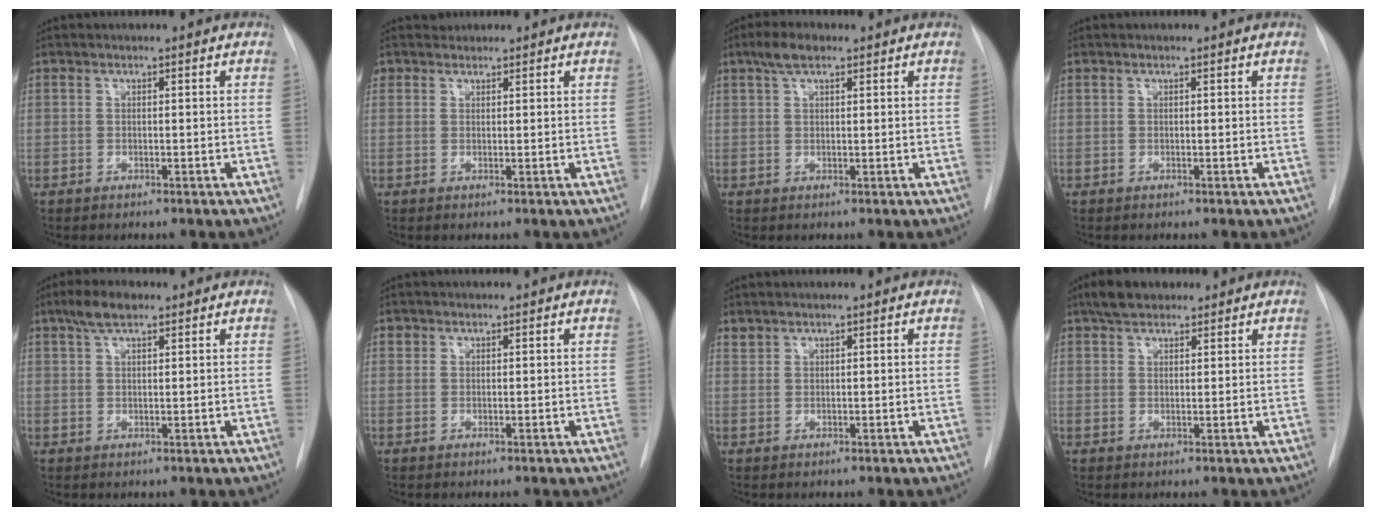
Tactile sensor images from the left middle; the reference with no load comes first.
{"total": 1.2, "force": [1.0, 0.6, -0.3], "torque": [0.007, 0.009, 0.015]}
{"total": 3.6, "force": [2.3, 1.3, 2.5], "torque": [-0.053, 0.013, 0.043]}
{"total": 0.0}
{"total": 4.1, "force": [2.8, 1.3, 2.7], "torque": [-0.058, 0.012, 0.052]}
{"total": 0.8, "force": [0.4, 0.7, 0.0], "torque": [0.008, 0.003, 0.004]}
{"total": 0.9, "force": [0.9, 0.3, -0.1], "torque": [0.001, 0.004, 0.018]}
{"total": 4.9, "force": [3.7, 2.4, 2.2], "torque": [-0.042, 0.018, 0.065]}